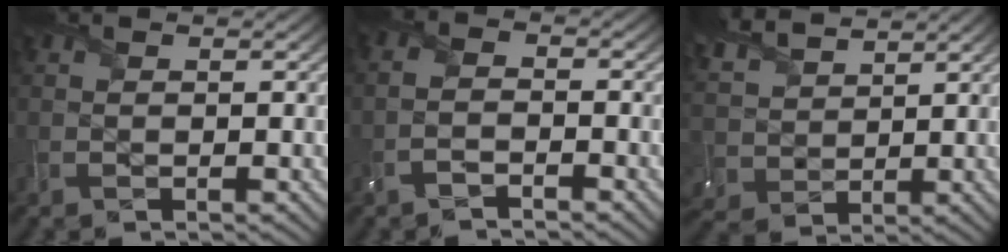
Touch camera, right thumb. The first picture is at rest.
{"total": 2.4, "force": [-1.9, 0.7, 1.3], "torque": [-0.032, 0.001, -0.048]}
{"total": 8.2, "force": [5.5, 4.5, 4.0], "torque": [-0.130, 0.018, 0.111]}